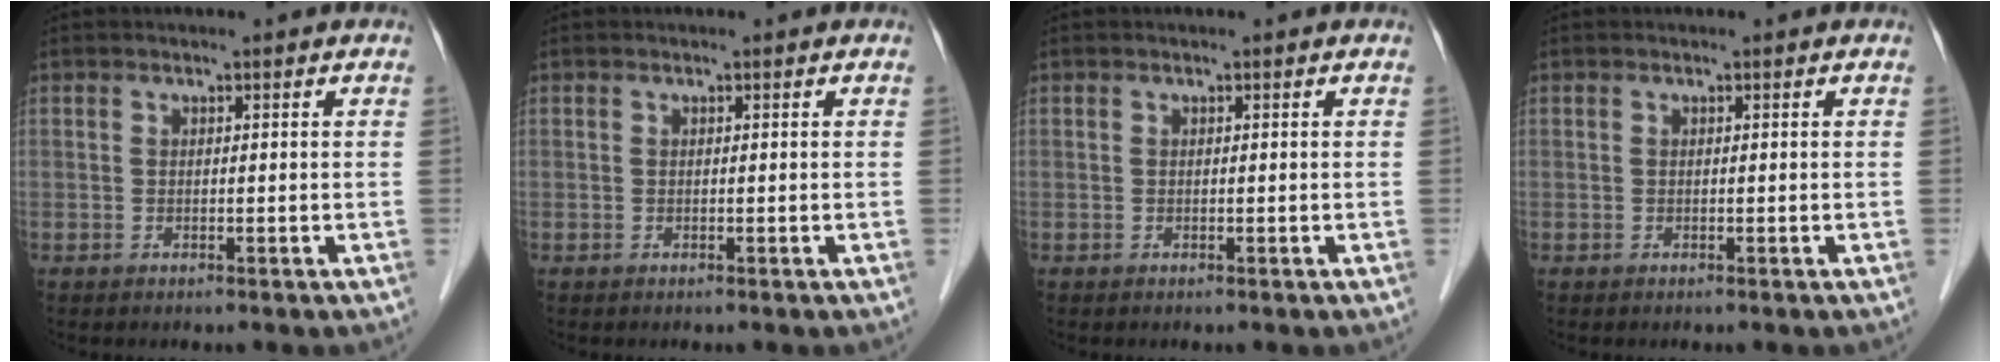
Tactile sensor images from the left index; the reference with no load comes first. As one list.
[{"total": 0.0}, {"total": 0.0}, {"total": 0.0}]